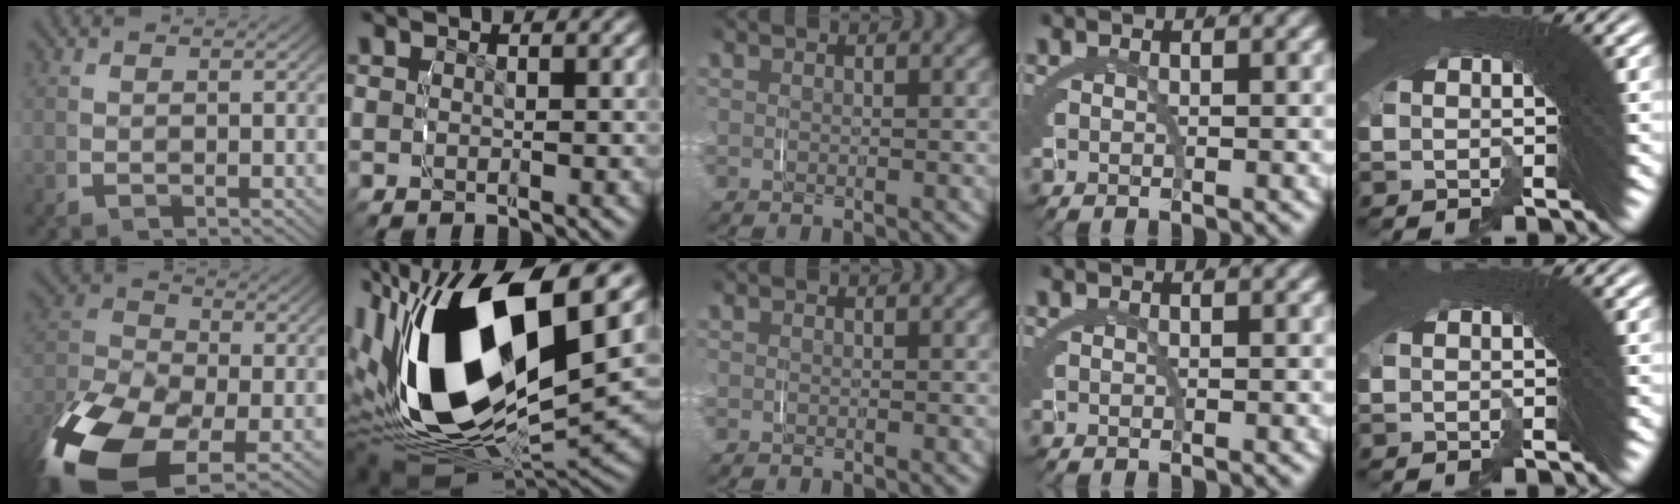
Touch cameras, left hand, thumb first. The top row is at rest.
{"thumb": {"total": 13.8, "force": [-5.2, 8.1, 9.9], "torque": [-0.205, -0.051, -0.065]}, "index": {"total": 20.0, "force": [0.2, 11.4, 16.5], "torque": [-0.344, -0.033, 0.019]}}